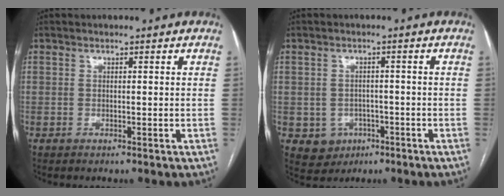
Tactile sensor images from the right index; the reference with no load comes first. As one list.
[{"total": 4.6, "force": [-1.7, 4.1, 0.8], "torque": [-0.005, 0.008, -0.017]}]